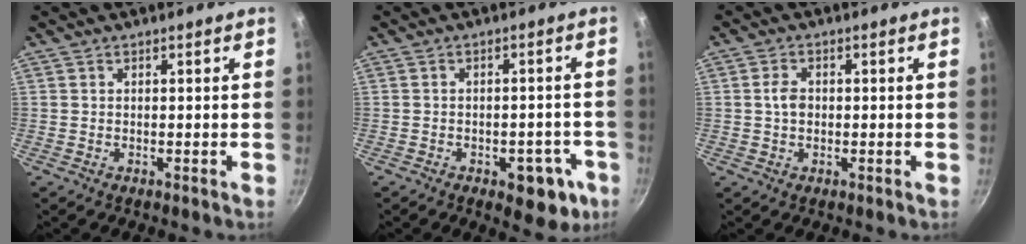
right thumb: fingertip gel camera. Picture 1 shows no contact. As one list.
[{"total": 9.1, "force": [-3.8, 5.1, 6.6], "torque": [-0.041, 0.020, -0.041]}, {"total": 3.1, "force": [0.0, 2.3, 2.1], "torque": [-0.033, 0.008, -0.003]}]